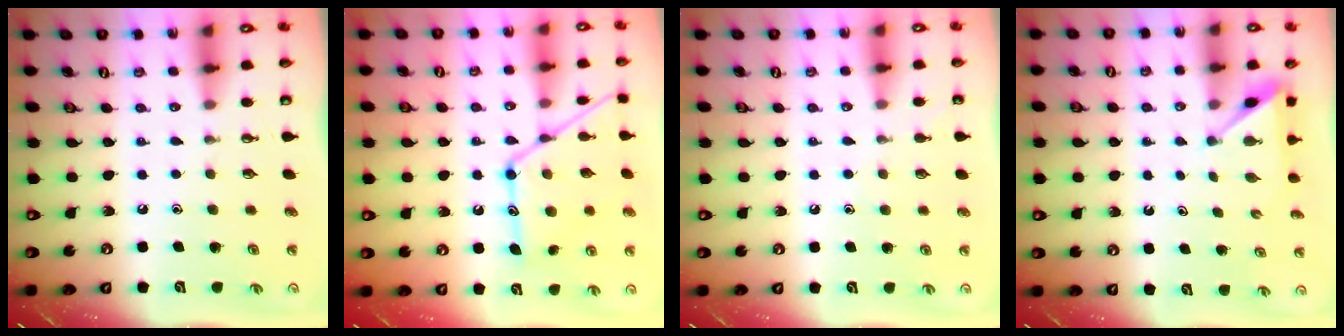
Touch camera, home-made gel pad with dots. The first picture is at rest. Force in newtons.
{"total": 16.0, "press": 16.0, "slide": 1.1}
{"total": 2.9, "press": 2.9, "slide": 0.4}
{"total": 2.7, "press": 2.7, "slide": 0.3}